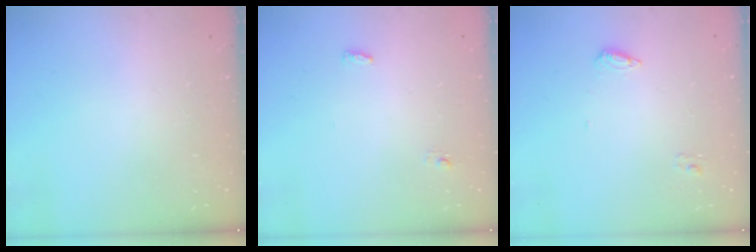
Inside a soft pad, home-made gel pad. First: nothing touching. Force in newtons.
{"total": 3.6, "press": 3.4, "slide": 1.0}
{"total": 7.0, "press": 7.0, "slide": 0.5}